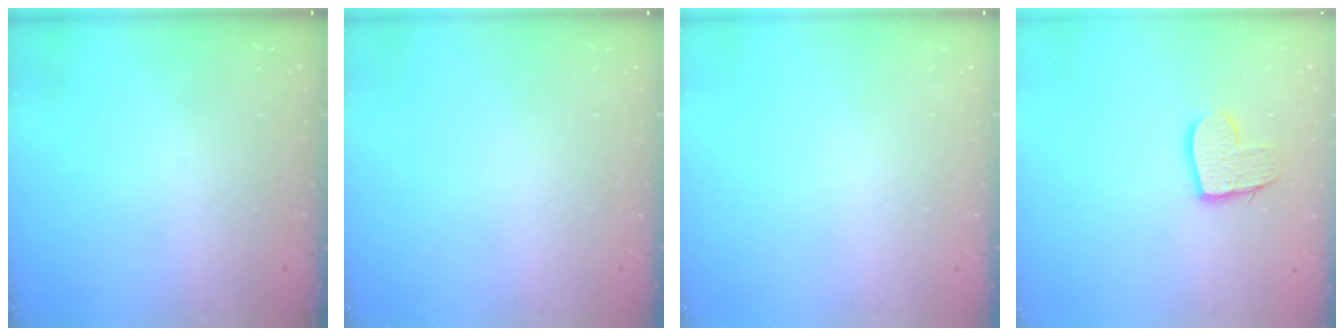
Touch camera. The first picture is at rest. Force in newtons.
{"total": 0.0}
{"total": 0.0}
{"total": 10.7, "press": 10.6, "slide": 0.8}